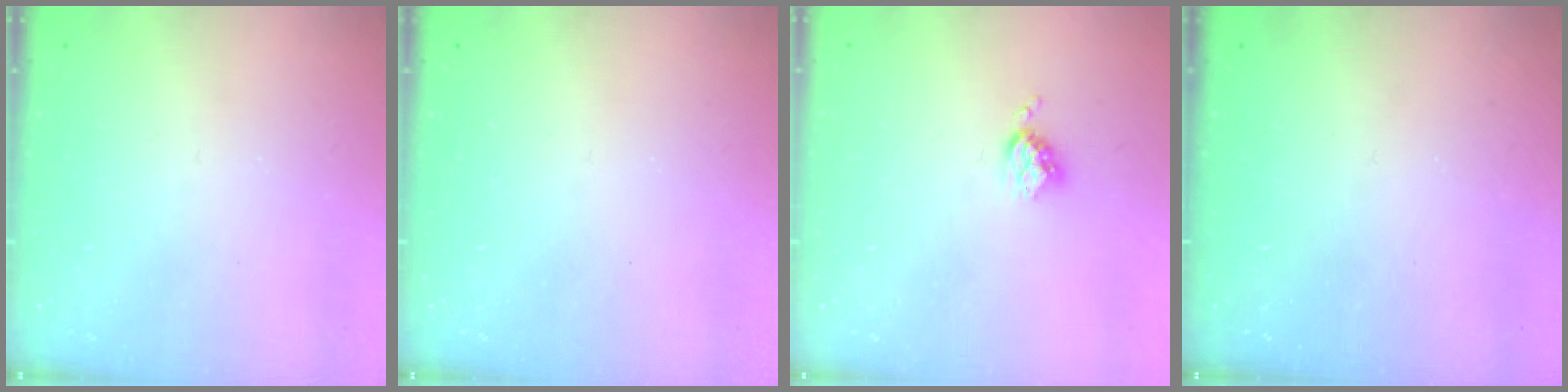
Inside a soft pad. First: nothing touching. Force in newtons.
{"total": 0.0}
{"total": 3.6, "press": 3.6, "slide": 0.4}
{"total": 0.0}